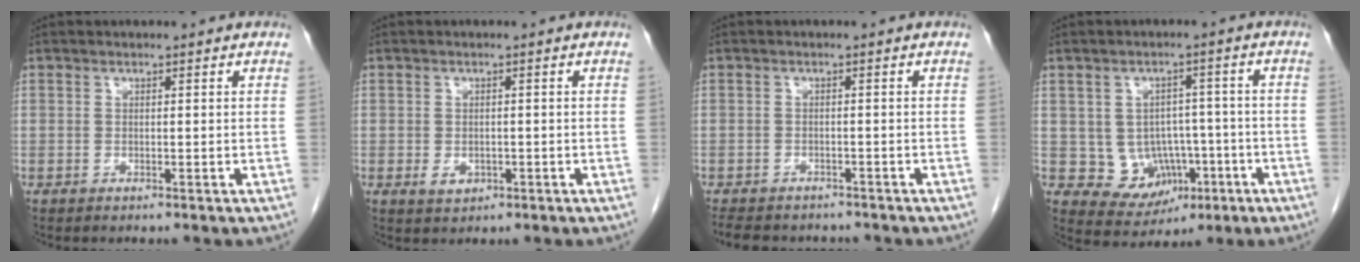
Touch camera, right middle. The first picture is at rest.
{"total": 2.2, "force": [-0.7, 1.6, 1.3], "torque": [-0.021, 0.001, -0.002]}
{"total": 9.3, "force": [-8.0, 3.6, 3.1], "torque": [-0.062, -0.002, -0.104]}
{"total": 7.7, "force": [-1.5, 6.5, 3.7], "torque": [-0.052, 0.017, -0.003]}